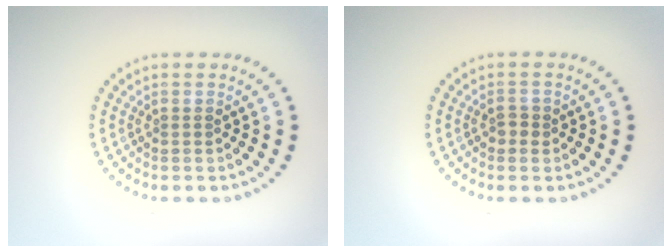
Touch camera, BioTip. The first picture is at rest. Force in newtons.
{"total": 1.0, "press": 1.0, "slide": 0.2}